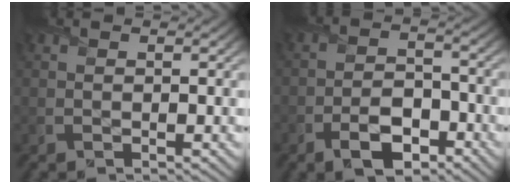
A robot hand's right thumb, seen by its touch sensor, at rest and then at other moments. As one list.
[{"total": 6.0, "force": [-3.7, 3.0, 3.7], "torque": [-0.060, 0.000, -0.072]}]